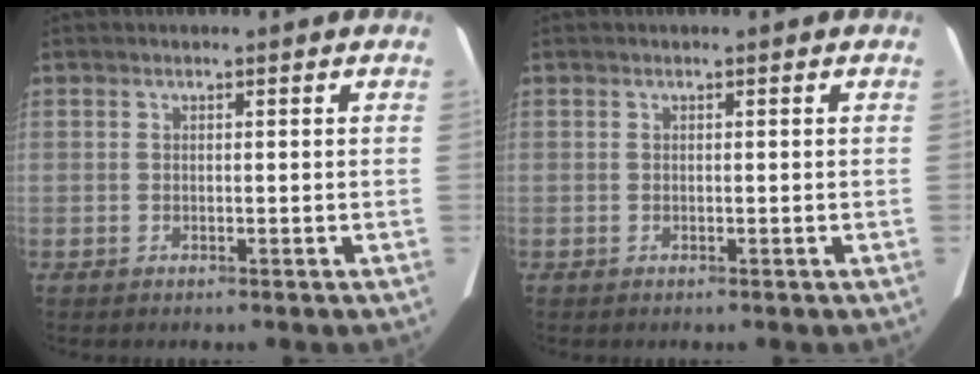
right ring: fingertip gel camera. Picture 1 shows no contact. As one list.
[{"total": 0.0}]